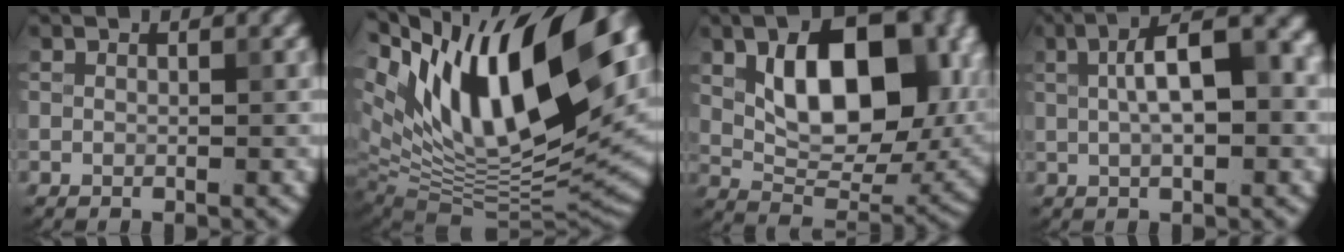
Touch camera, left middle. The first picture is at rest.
{"total": 18.0, "force": [6.6, 8.1, 14.6], "torque": [-0.255, 0.027, 0.114]}
{"total": 13.3, "force": [2.3, 7.7, 10.6], "torque": [-0.142, -0.001, 0.050]}
{"total": 9.0, "force": [1.3, 3.6, 8.2], "torque": [-0.121, 0.022, 0.021]}